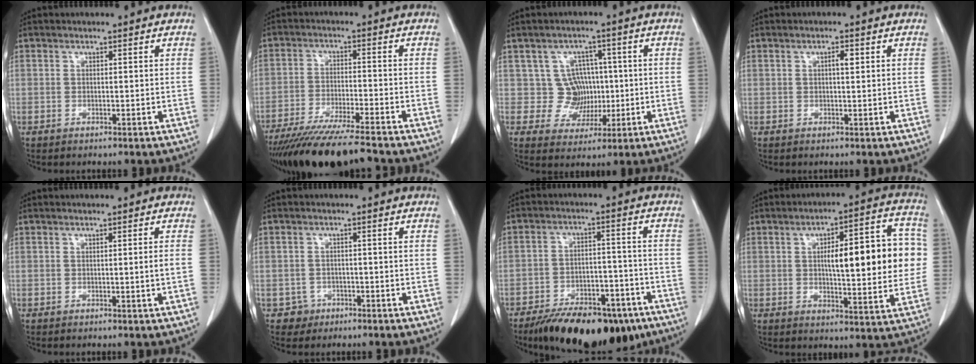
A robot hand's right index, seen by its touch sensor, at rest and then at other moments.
{"total": 14.3, "force": [-12.4, 0.3, 7.1], "torque": [-0.115, -0.033, -0.205]}
{"total": 5.7, "force": [0.3, 5.6, 0.9], "torque": [0.000, 0.018, 0.011]}
{"total": 1.4, "force": [0.4, 0.4, 1.3], "torque": [-0.023, 0.002, 0.005]}
{"total": 1.2, "force": [-0.2, -0.4, 1.1], "torque": [-0.014, -0.002, -0.003]}
{"total": 2.7, "force": [-1.4, 2.3, -0.4], "torque": [0.013, 0.015, -0.022]}
{"total": 18.2, "force": [-13.1, 7.4, 10.2], "torque": [-0.130, 0.012, -0.195]}
{"total": 16.1, "force": [1.5, 4.1, 15.5], "torque": [-0.203, 0.032, 0.025]}